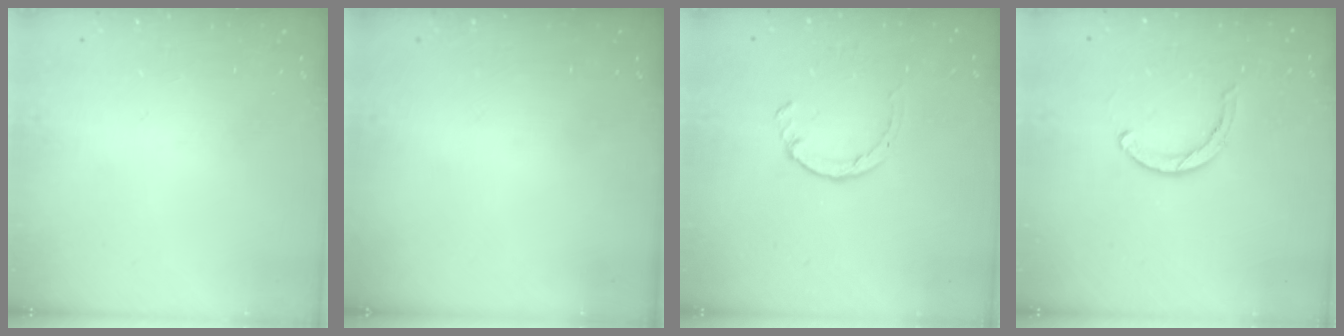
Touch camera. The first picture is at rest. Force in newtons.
{"total": 0.0}
{"total": 1.4, "press": 1.3, "slide": 0.3}
{"total": 3.5, "press": 3.5, "slide": 0.2}